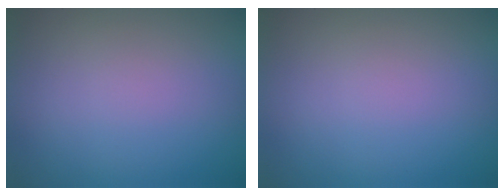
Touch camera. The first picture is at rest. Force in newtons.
{"total": 0.0}